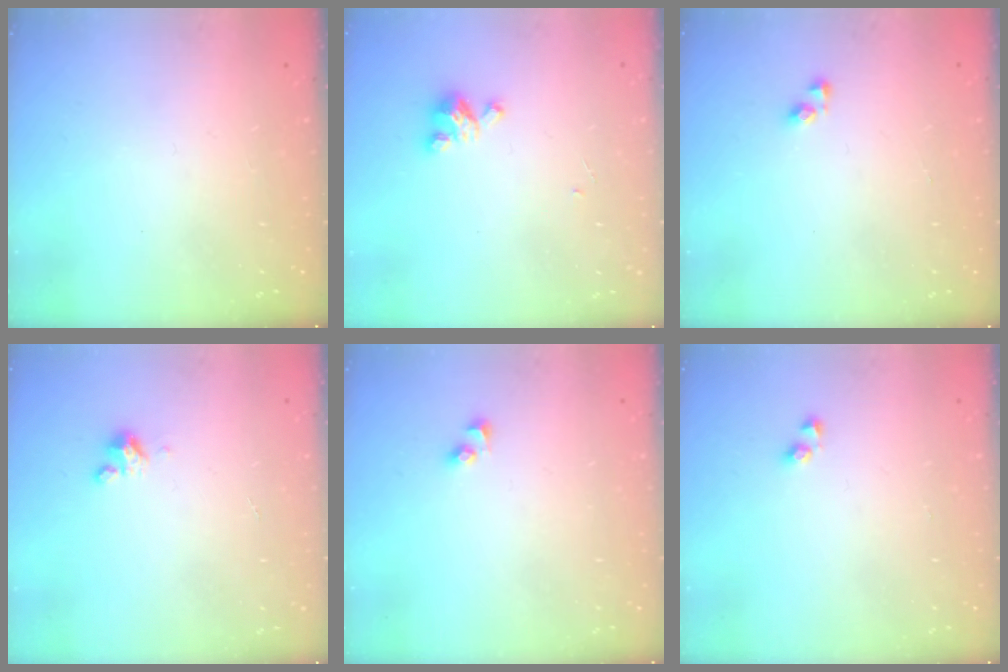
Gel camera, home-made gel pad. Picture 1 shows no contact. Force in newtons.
{"total": 3.6, "press": 3.6, "slide": 0.3}
{"total": 3.4, "press": 3.4, "slide": 0.2}
{"total": 3.4, "press": 3.4, "slide": 0.3}
{"total": 2.5, "press": 2.5, "slide": 0.3}
{"total": 2.9, "press": 2.7, "slide": 1.1}